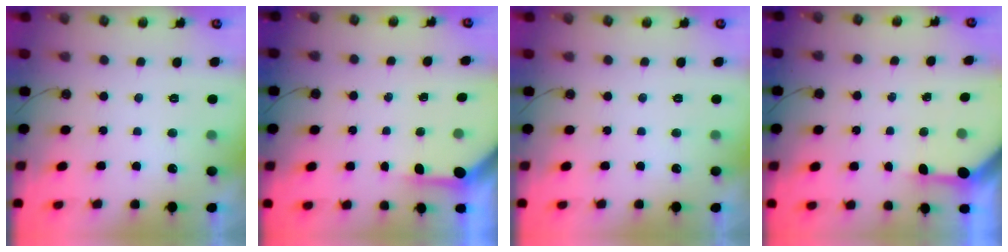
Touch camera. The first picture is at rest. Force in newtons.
{"total": 3.4, "press": 3.3, "slide": 0.4}
{"total": 0.0}
{"total": 3.4, "press": 3.4, "slide": 0.4}